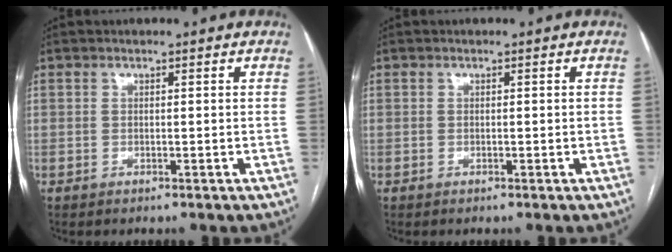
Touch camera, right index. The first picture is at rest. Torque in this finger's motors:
{"motor_torque": [-0.74, 1.25, 0.05, 0.00]}